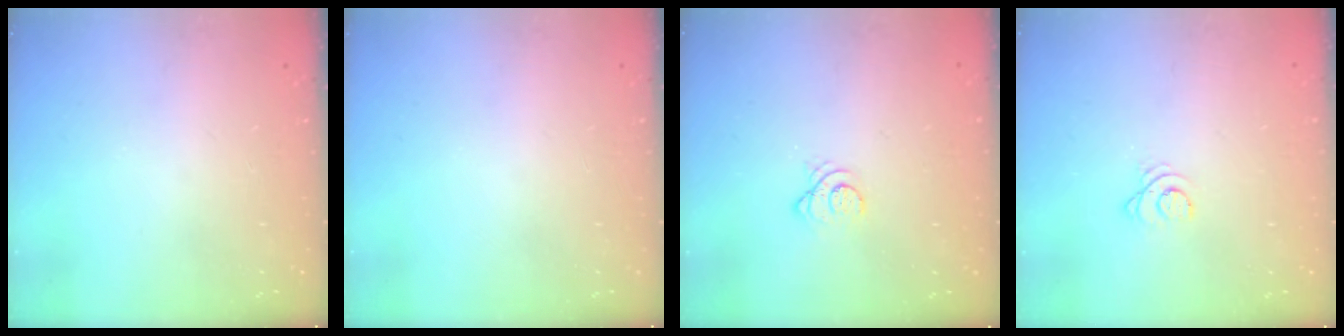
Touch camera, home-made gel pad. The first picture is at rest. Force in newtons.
{"total": 0.0}
{"total": 3.4, "press": 3.4, "slide": 0.0}
{"total": 2.4, "press": 2.4, "slide": 0.3}